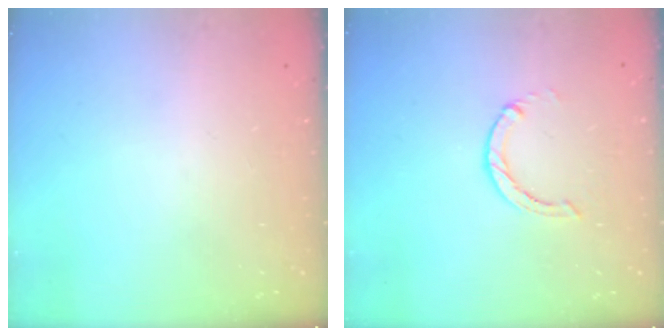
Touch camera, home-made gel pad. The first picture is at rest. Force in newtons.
{"total": 0.6, "press": 0.6, "slide": 0.2}